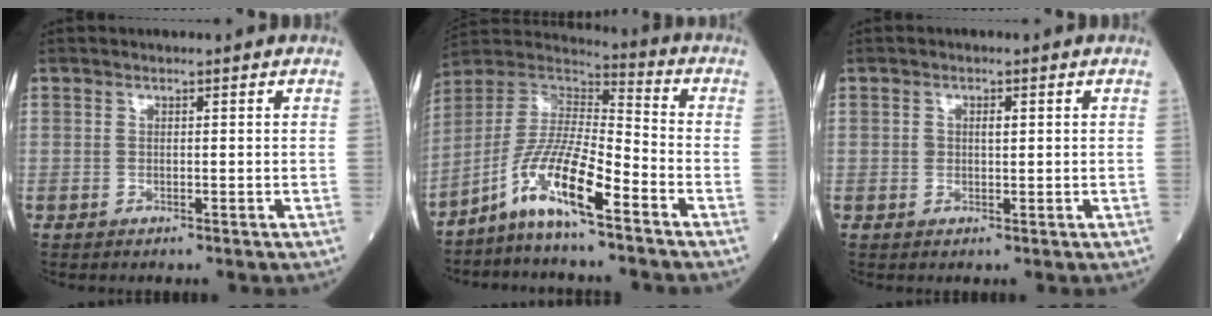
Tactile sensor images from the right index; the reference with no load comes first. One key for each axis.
{"total": 11.2, "fx": -7.0, "fy": 0.9, "fz": 8.8, "tx": -0.176, "ty": 0.002, "tz": -0.140}
{"total": 1.8, "fx": 0.4, "fy": 0.9, "fz": 1.4, "tx": -0.026, "ty": 0.002, "tz": 0.008}